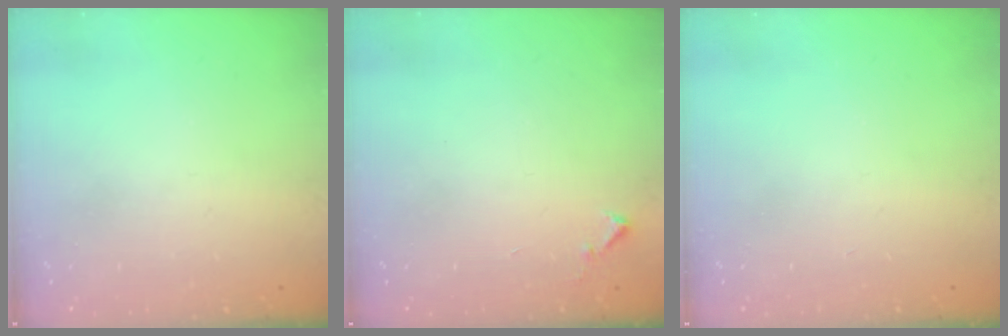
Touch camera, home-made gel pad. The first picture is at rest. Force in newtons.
{"total": 5.8, "press": 5.8, "slide": 0.4}
{"total": 0.0}